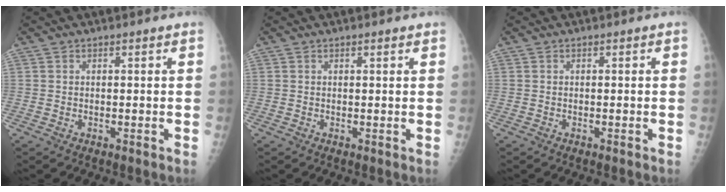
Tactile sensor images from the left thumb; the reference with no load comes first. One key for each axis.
{"total": 1.1, "fx": 0.9, "fy": 0.1, "fz": 0.7, "tx": -0.007, "ty": 0.000, "tz": 0.012}
{"total": 0.0}